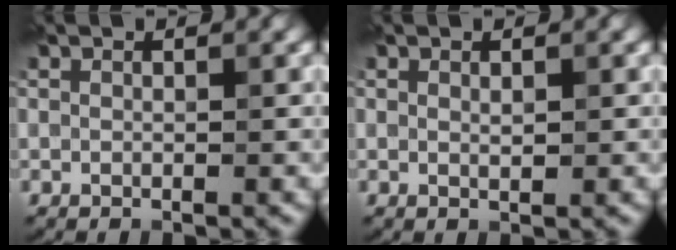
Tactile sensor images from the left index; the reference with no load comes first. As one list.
[{"total": 0.6, "force": [0.1, 0.2, 0.6], "torque": [-0.013, -0.002, 0.004]}]